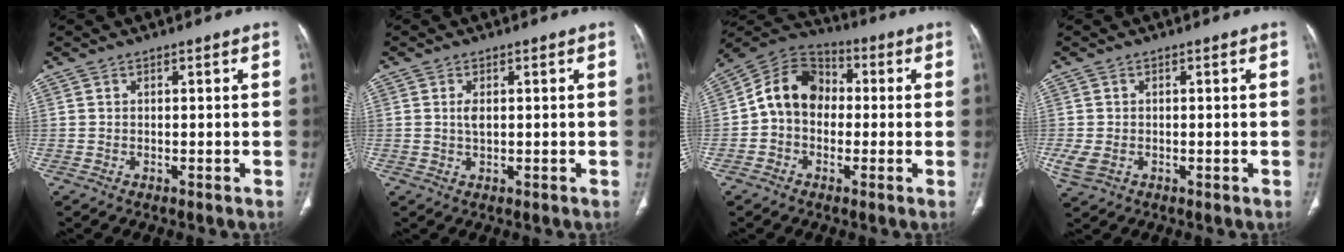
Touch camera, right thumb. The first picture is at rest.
{"total": 2.0, "force": [0.3, 1.0, 1.7], "torque": [-0.035, -0.001, 0.005]}
{"total": 11.4, "force": [-0.2, 9.0, 7.0], "torque": [-0.102, 0.039, -0.022]}
{"total": 3.5, "force": [-0.7, 2.6, 2.3], "torque": [-0.062, -0.002, -0.007]}